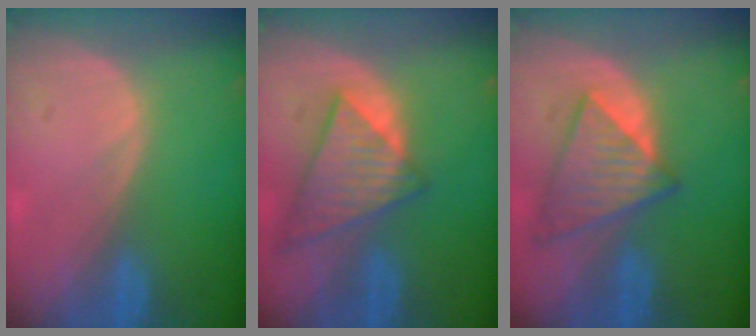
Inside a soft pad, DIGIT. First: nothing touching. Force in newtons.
{"total": 9.0, "press": 7.8, "slide": 4.4}
{"total": 7.2, "press": 7.0, "slide": 1.7}